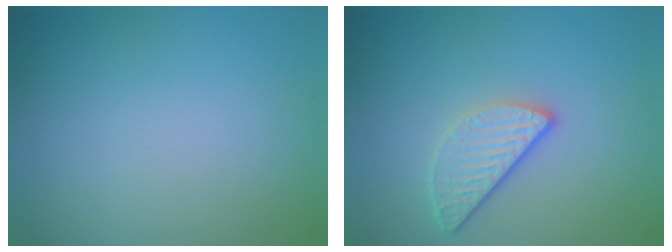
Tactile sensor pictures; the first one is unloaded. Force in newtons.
{"total": 2.9, "press": 2.3, "slide": 1.7}